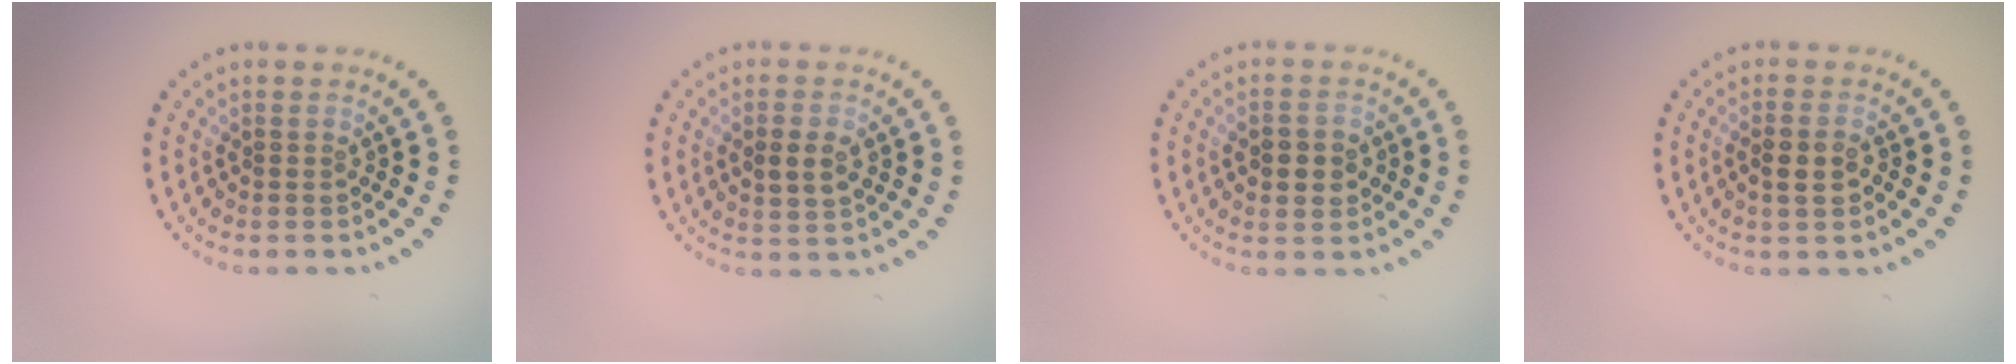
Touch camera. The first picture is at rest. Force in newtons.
{"total": 2.6, "press": 2.6, "slide": 0.3}
{"total": 3.6, "press": 3.6, "slide": 0.1}
{"total": 2.4, "press": 2.4, "slide": 0.4}